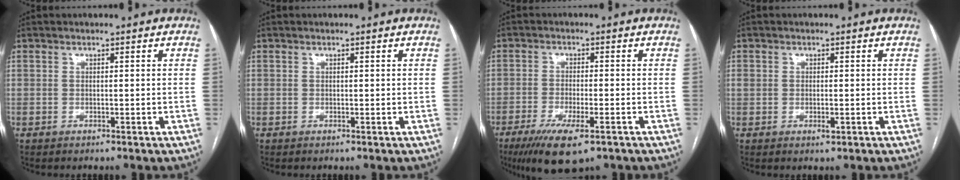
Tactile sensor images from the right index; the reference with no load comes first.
{"total": 0.0}
{"total": 9.5, "force": [-5.9, 2.2, 7.1], "torque": [-0.124, -0.022, -0.093]}
{"total": 1.9, "force": [-0.2, 1.0, 1.6], "torque": [-0.025, 0.003, 0.003]}